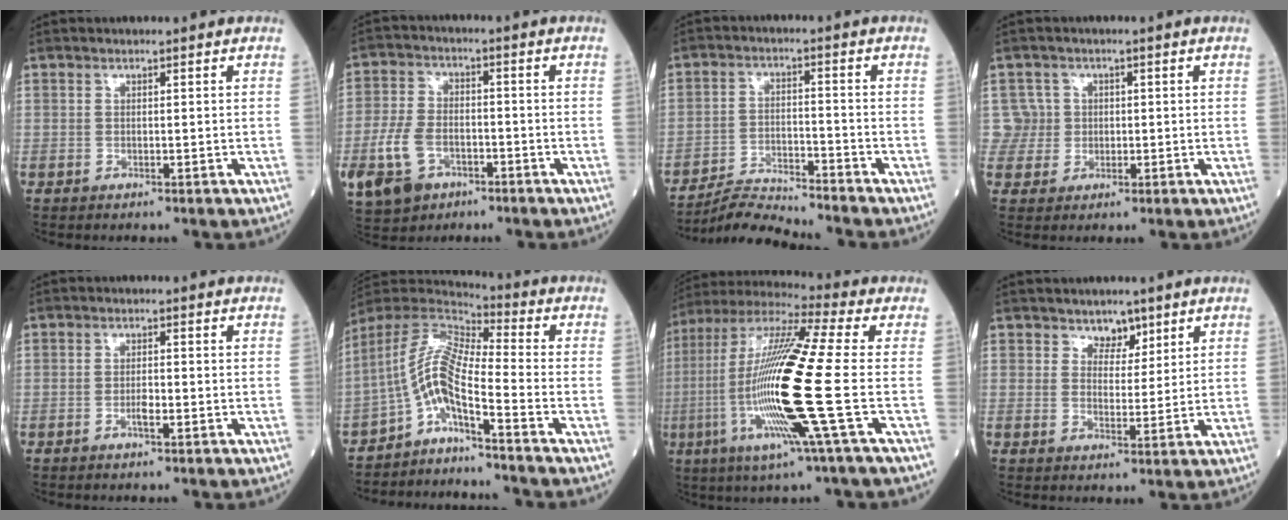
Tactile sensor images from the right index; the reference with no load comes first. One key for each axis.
{"total": 9.6, "fx": -4.1, "fy": 6.3, "fz": 6.0, "tx": -0.147, "ty": 0.002, "tz": -0.067}
{"total": 6.2, "fx": -6.1, "fy": -1.3, "fz": -0.2, "tx": -0.004, "ty": -0.008, "tz": -0.110}
{"total": 3.5, "fx": 0.5, "fy": 3.4, "fz": -0.6, "tx": 0.027, "ty": 0.010, "tz": 0.007}
{"total": 1.8, "fx": -0.7, "fy": 0.3, "fz": 1.6, "tx": -0.030, "ty": 0.002, "tz": -0.012}
{"total": 8.9, "fx": -4.9, "fy": 0.7, "fz": 7.5, "tx": -0.158, "ty": 0.024, "tz": -0.092}
{"total": 20.3, "fx": -3.9, "fy": -0.4, "fz": 20.0, "tx": -0.424, "ty": -0.019, "tz": -0.089}
{"total": 3.3, "fx": 2.5, "fy": 1.9, "fz": 1.0, "tx": -0.009, "ty": -0.002, "tz": 0.043}